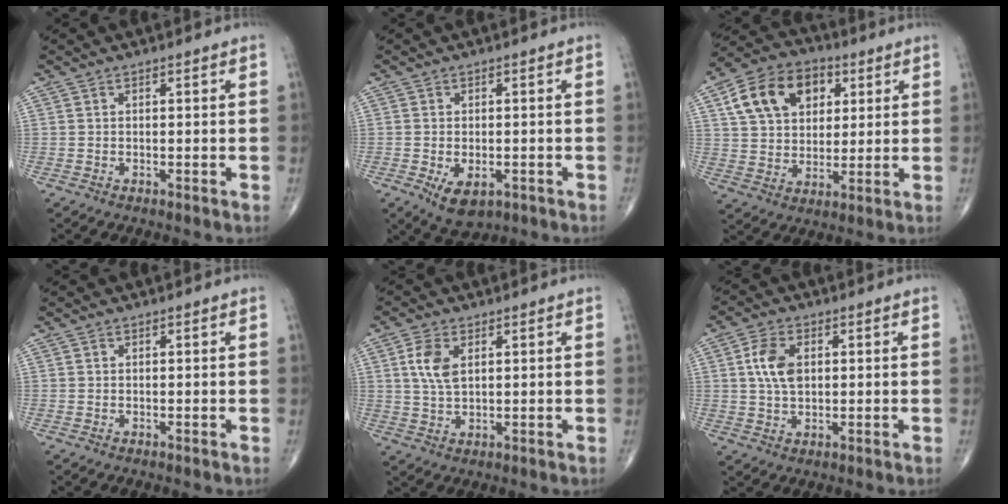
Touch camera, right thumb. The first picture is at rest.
{"total": 6.1, "force": [-2.2, 3.6, 4.4], "torque": [-0.068, -0.001, -0.025]}
{"total": 15.5, "force": [5.6, 11.0, 9.4], "torque": [-0.140, 0.001, 0.096]}
{"total": 0.0}
{"total": 6.1, "force": [1.9, 3.4, 4.7], "torque": [-0.096, -0.004, 0.038]}
{"total": 7.0, "force": [1.4, 4.3, 5.3], "torque": [-0.098, -0.001, 0.024]}